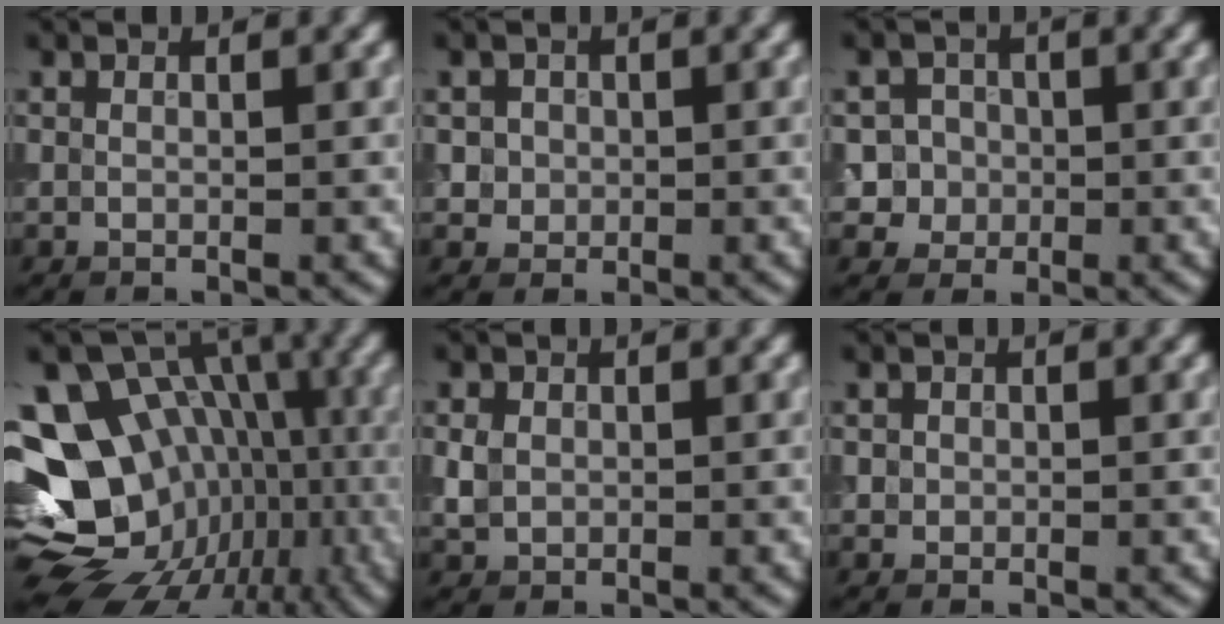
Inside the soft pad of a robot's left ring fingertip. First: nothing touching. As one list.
[{"total": 1.7, "force": [0.2, 1.6, 0.5], "torque": [0.001, -0.004, 0.015]}, {"total": 4.6, "force": [-0.1, 4.4, 1.2], "torque": [0.006, 0.025, -0.015]}, {"total": 17.6, "force": [-3.4, 13.6, 10.5], "torque": [-0.182, 0.009, -0.031]}, {"total": 1.8, "force": [0.1, 1.5, 0.9], "torque": [-0.018, 0.000, 0.001]}, {"total": 0.7, "force": [0.1, 0.7, 0.1], "torque": [0.005, -0.002, 0.000]}]